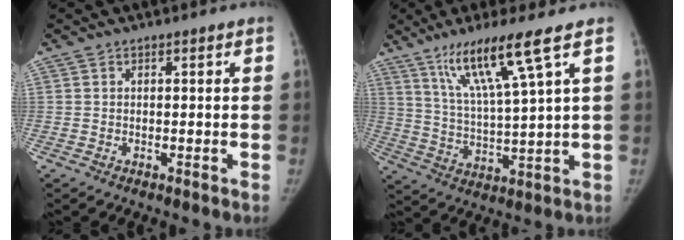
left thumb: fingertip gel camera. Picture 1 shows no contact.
{"total": 12.5, "force": [7.2, -0.3, 10.3], "torque": [-0.194, -0.035, 0.141]}